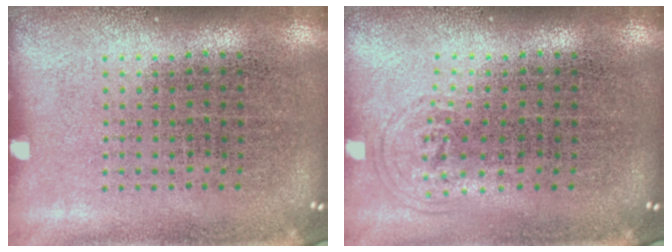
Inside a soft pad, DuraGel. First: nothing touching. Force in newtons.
{"total": 0.8, "press": 0.6, "slide": 0.5}